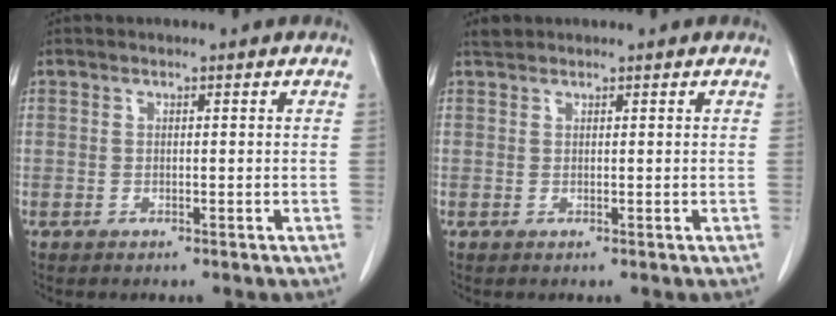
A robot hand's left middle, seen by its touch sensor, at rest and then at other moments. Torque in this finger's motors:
{"motor_torque": [0.12, -0.03, -0.12, 0.00]}